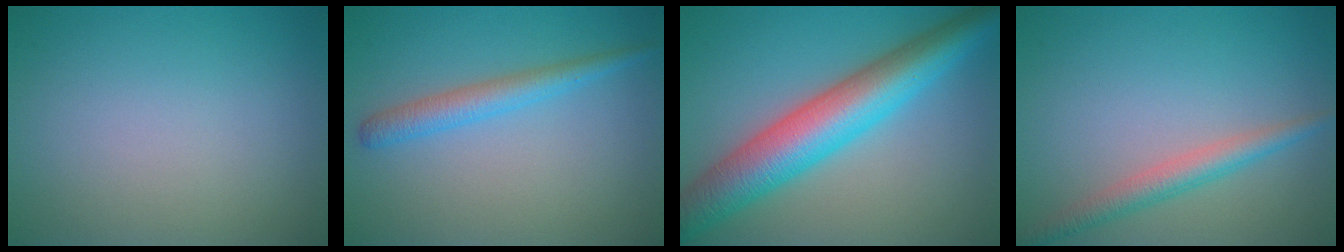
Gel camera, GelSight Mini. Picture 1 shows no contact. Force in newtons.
{"total": 2.6, "press": 2.6, "slide": 0.1}
{"total": 9.2, "press": 9.2, "slide": 0.2}
{"total": 2.8, "press": 2.8, "slide": 0.1}